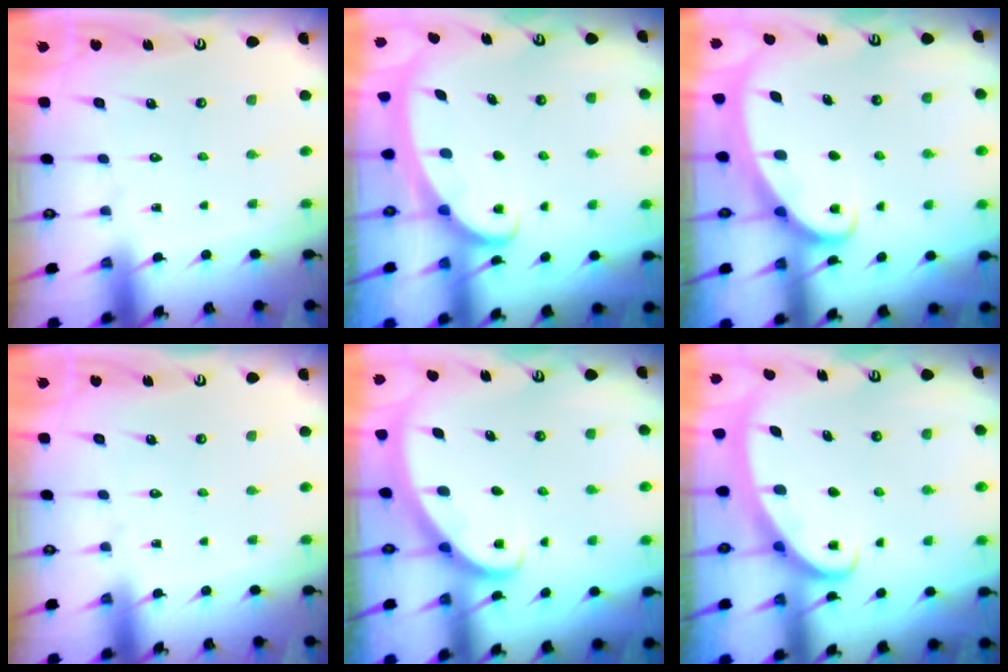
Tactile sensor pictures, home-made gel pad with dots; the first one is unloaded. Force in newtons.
{"total": 2.2, "press": 2.1, "slide": 0.3}
{"total": 2.2, "press": 2.2, "slide": 0.4}
{"total": 0.0}
{"total": 2.7, "press": 2.7, "slide": 0.2}
{"total": 2.5, "press": 2.5, "slide": 0.4}